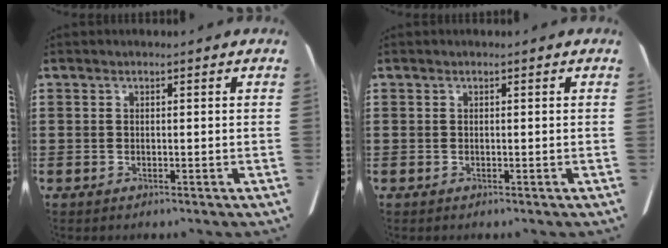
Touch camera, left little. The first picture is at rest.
{"total": 0.0}